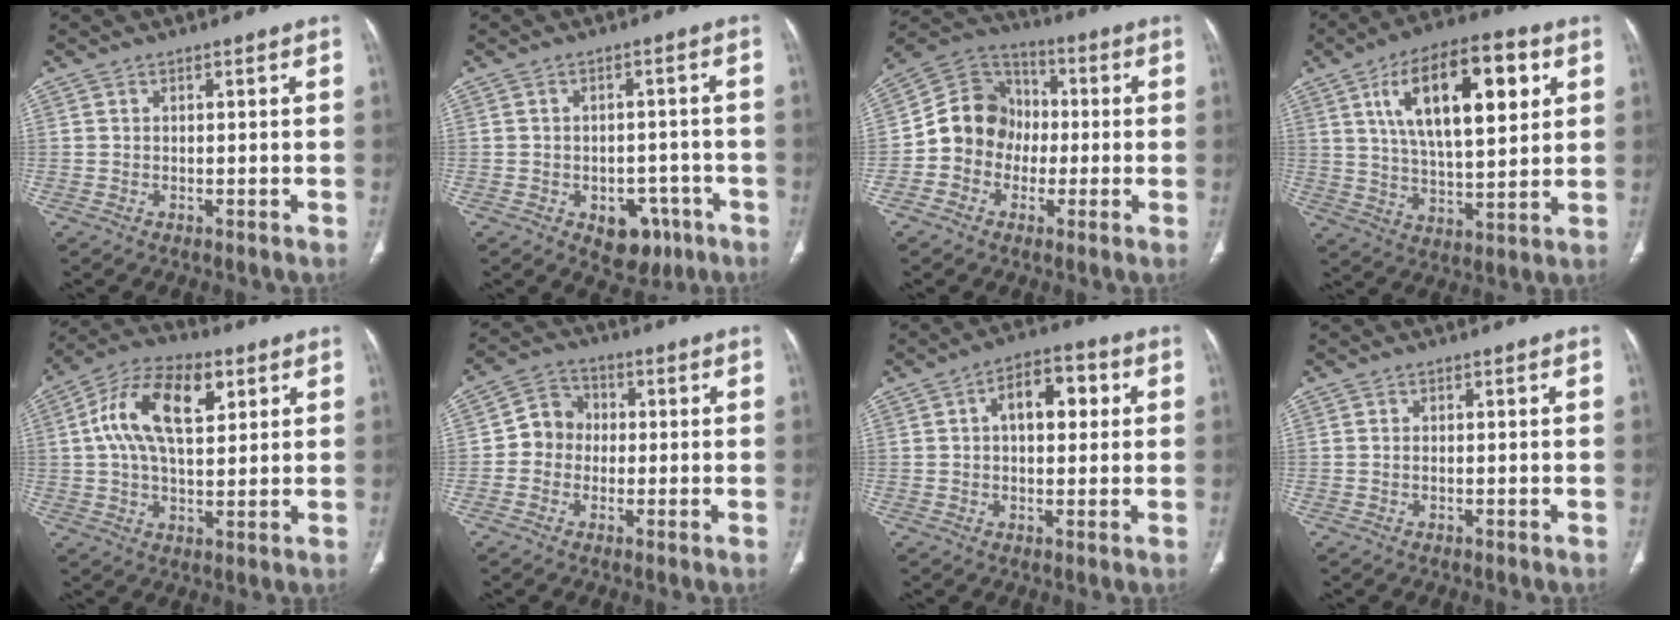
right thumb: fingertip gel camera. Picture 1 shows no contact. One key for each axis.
{"total": 8.0, "fx": -3.9, "fy": 5.5, "fz": 4.4, "tx": -0.027, "ty": 0.026, "tz": -0.041}
{"total": 12.3, "fx": -1.7, "fy": 10.9, "fz": 5.3, "tx": -0.058, "ty": 0.034, "tz": -0.043}
{"total": 20.1, "fx": 7.2, "fy": 8.3, "fz": 16.8, "tx": -0.249, "ty": -0.010, "tz": 0.118}
{"total": 15.4, "fx": 4.5, "fy": 8.2, "fz": 12.2, "tx": -0.210, "ty": 0.012, "tz": 0.074}
{"total": 6.6, "fx": -0.4, "fy": 6.0, "fz": 2.6, "tx": -0.018, "ty": 0.020, "tz": -0.022}
{"total": 9.1, "fx": 2.0, "fy": 5.1, "fz": 7.2, "tx": -0.082, "ty": 0.020, "tz": 0.025}
{"total": 0.0}